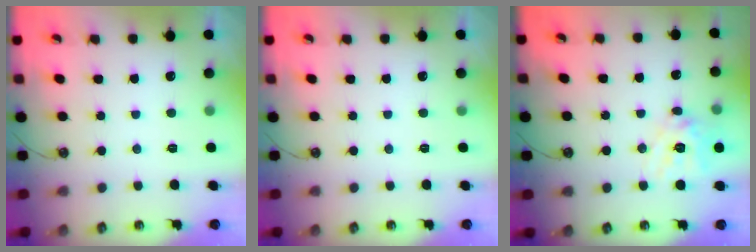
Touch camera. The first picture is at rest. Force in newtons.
{"total": 0.0}
{"total": 13.1, "press": 13.0, "slide": 1.7}